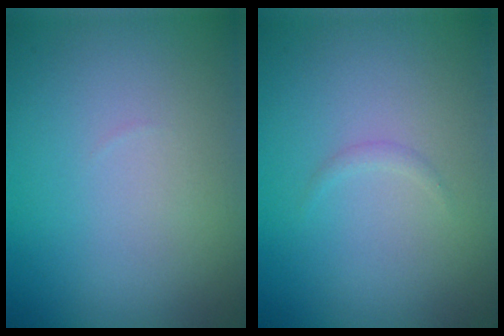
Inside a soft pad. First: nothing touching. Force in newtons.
{"total": 0.6, "press": 0.6, "slide": 0.1}